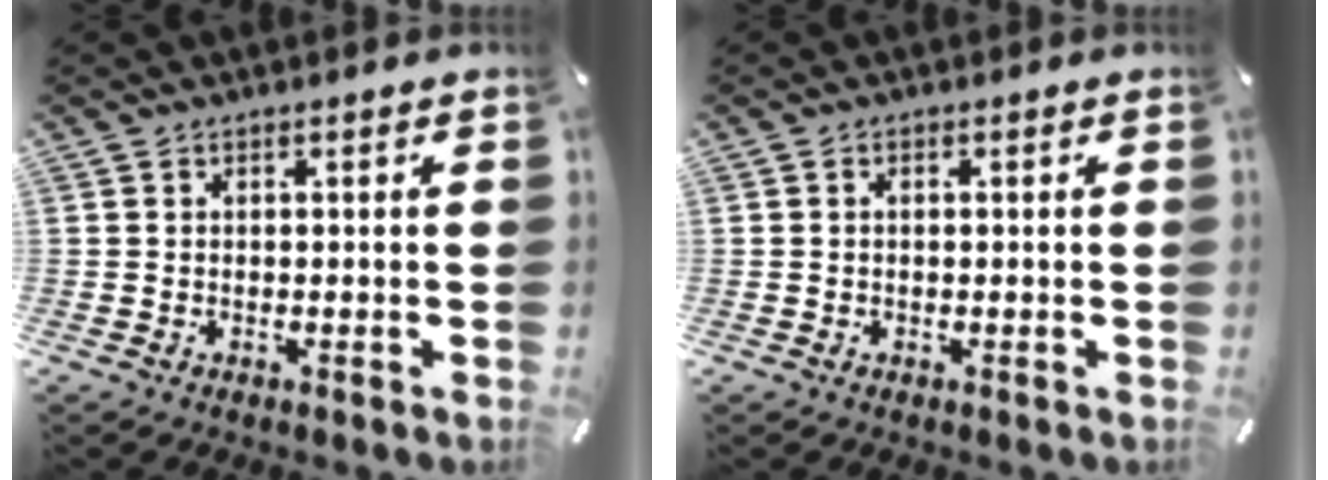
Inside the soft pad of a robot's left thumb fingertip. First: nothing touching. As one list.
[{"total": 0.8, "force": [0.0, 0.4, 0.6], "torque": [-0.013, 0.002, -0.001]}]